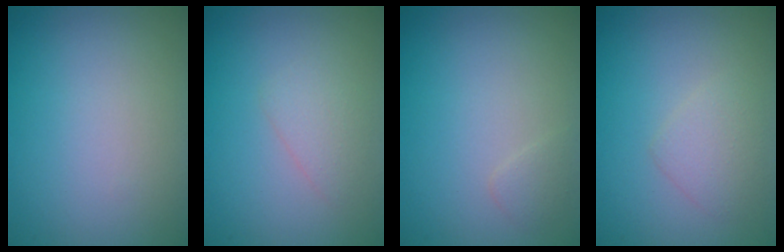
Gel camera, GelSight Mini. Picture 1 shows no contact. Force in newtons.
{"total": 1.5, "press": 1.5, "slide": 0.0}
{"total": 0.8, "press": 0.8, "slide": 0.0}
{"total": 1.8, "press": 1.8, "slide": 0.1}